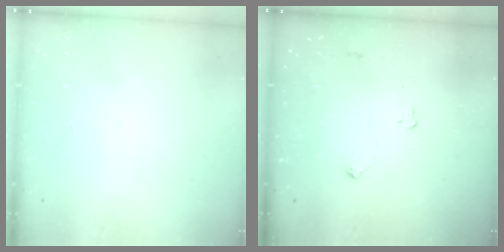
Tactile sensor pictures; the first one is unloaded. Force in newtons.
{"total": 3.3, "press": 3.3, "slide": 0.6}